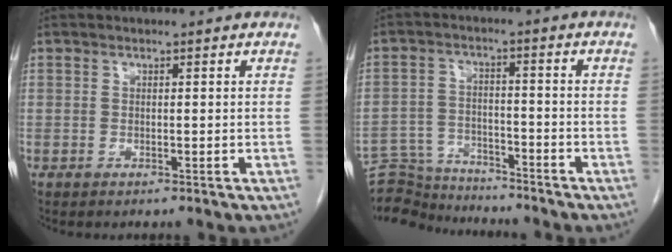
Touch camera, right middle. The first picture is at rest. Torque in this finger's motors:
{"motor_torque": [0.00, 0.03, 0.01, -0.02]}